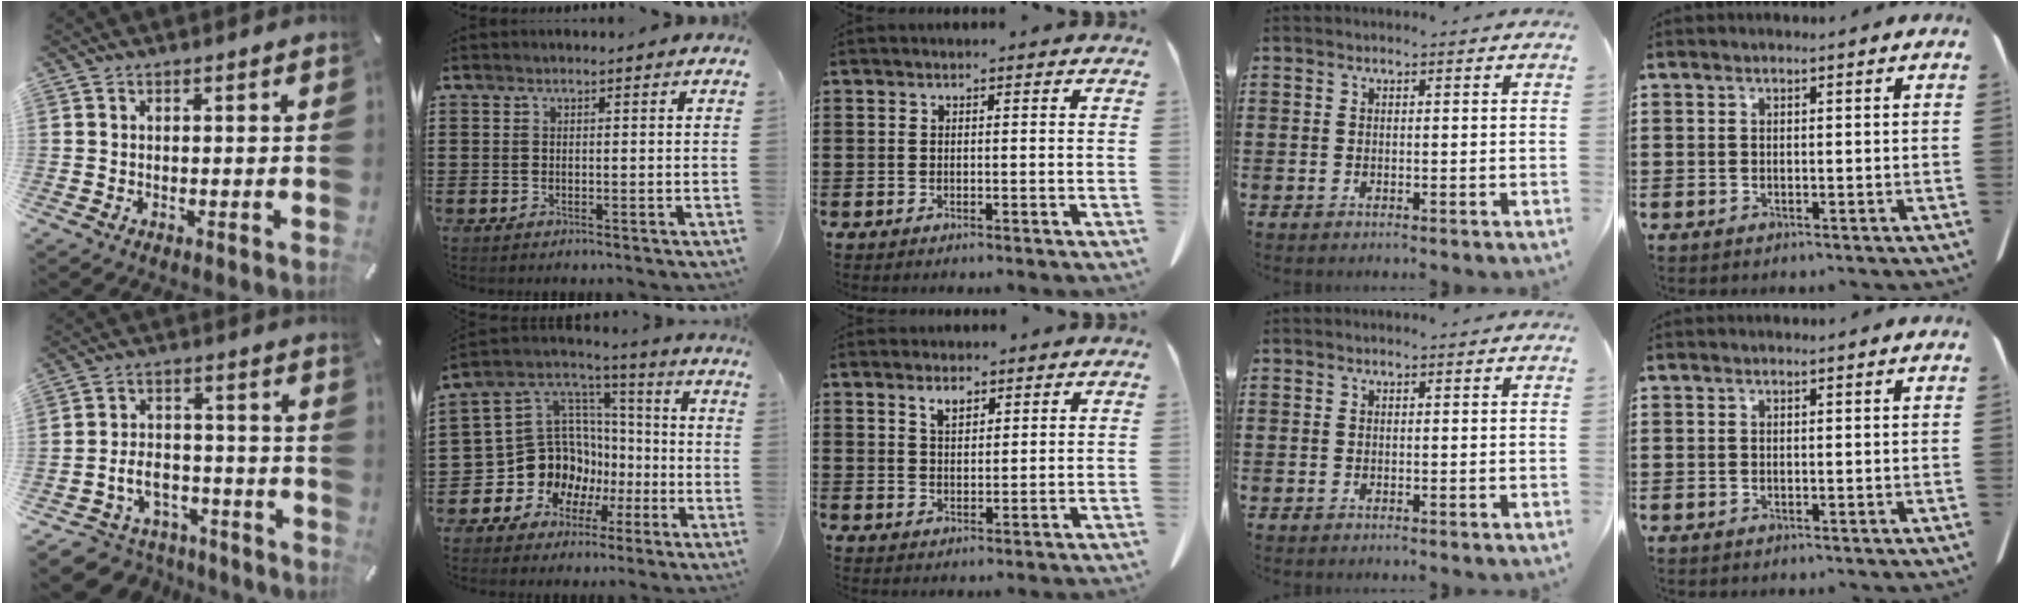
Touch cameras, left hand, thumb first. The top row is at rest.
{"thumb": {"total": 8.5, "force": [-4.1, 6.9, 2.6], "torque": [-0.062, 0.022, -0.071]}, "index": {"total": 13.1, "force": [-3.8, 11.8, 4.2], "torque": [-0.132, -0.017, -0.055]}, "middle": {"total": 3.0, "force": [2.3, 1.4, 1.4], "torque": [-0.025, 0.000, 0.041]}}